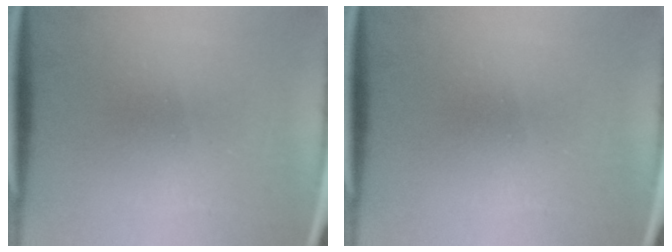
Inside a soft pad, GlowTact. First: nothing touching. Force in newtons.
{"total": 0.0}